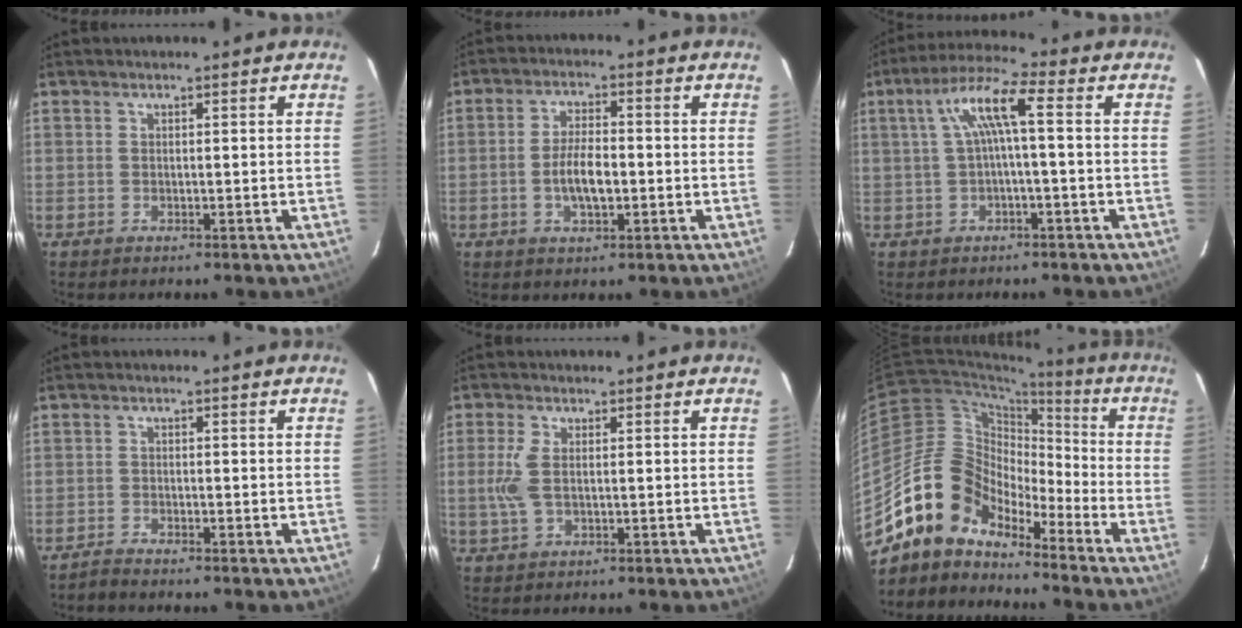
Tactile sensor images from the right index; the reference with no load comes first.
{"total": 6.3, "force": [-1.4, 2.6, 5.6], "torque": [-0.109, 0.001, -0.022]}
{"total": 7.3, "force": [0.5, 0.8, 7.3], "torque": [-0.149, 0.020, 0.014]}
{"total": 1.9, "force": [-1.9, 0.0, 0.3], "torque": [-0.019, -0.004, -0.037]}
{"total": 4.4, "force": [0.2, 1.9, 3.9], "torque": [-0.092, 0.002, 0.005]}
{"total": 13.3, "force": [-11.0, 6.5, 3.6], "torque": [-0.067, 0.031, -0.218]}